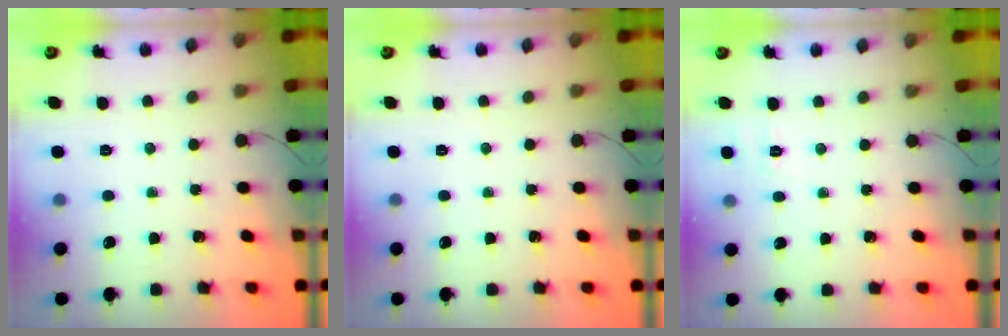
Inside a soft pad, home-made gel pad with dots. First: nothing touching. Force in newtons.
{"total": 0.0}
{"total": 1.9, "press": 0.5, "slide": 1.8}